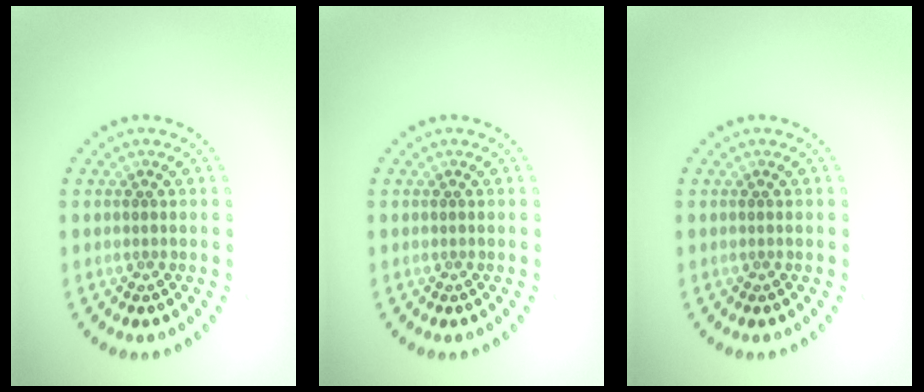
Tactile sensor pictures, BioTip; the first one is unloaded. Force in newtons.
{"total": 0.0}
{"total": 0.0}